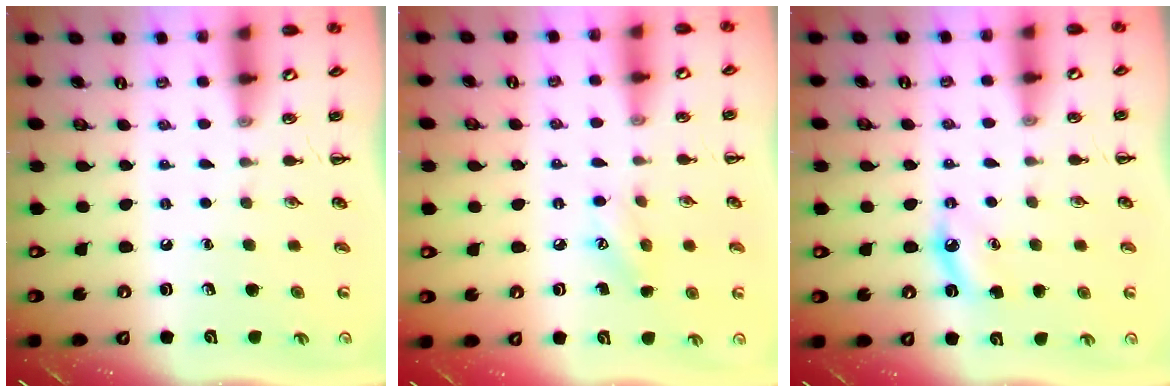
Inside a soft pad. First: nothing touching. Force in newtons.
{"total": 6.7, "press": 6.5, "slide": 1.5}
{"total": 5.9, "press": 5.6, "slide": 1.9}